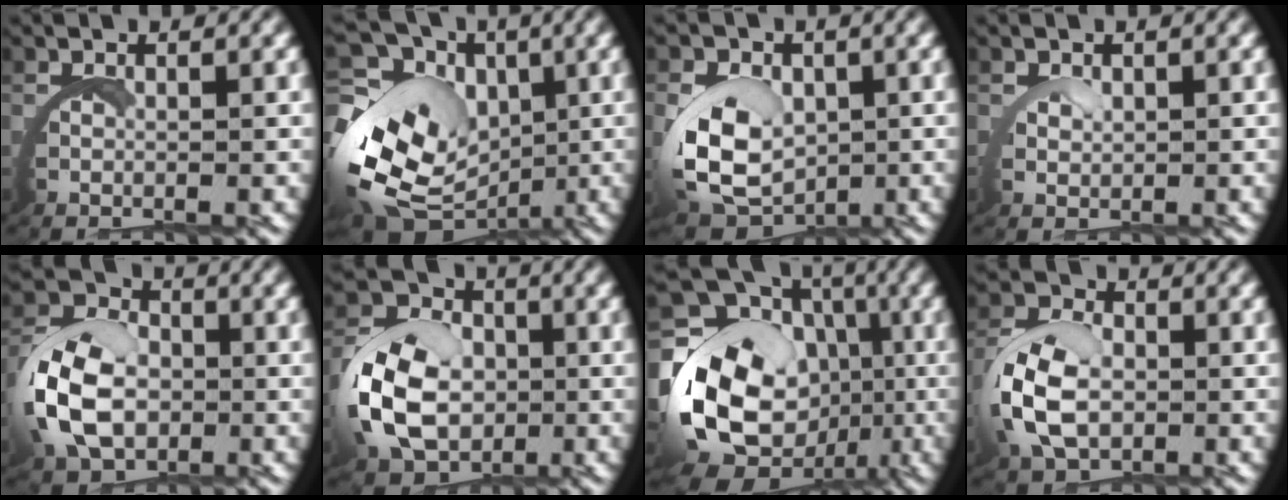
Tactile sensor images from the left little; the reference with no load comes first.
{"total": 12.4, "force": [-0.7, 9.6, 7.9], "torque": [-0.161, -0.043, 0.002]}
{"total": 6.9, "force": [-0.1, 5.1, 4.6], "torque": [-0.125, -0.033, 0.013]}
{"total": 1.3, "force": [1.2, -0.3, 0.3], "torque": [-0.012, -0.004, 0.027]}
{"total": 6.8, "force": [0.2, 4.7, 4.9], "torque": [-0.111, 0.001, 0.003]}
{"total": 8.0, "force": [-0.1, 5.9, 5.4], "torque": [-0.127, -0.011, -0.001]}
{"total": 15.5, "force": [-1.8, 12.7, 8.7], "torque": [-0.196, -0.053, -0.022]}
{"total": 5.1, "force": [0.4, 3.2, 4.0], "torque": [-0.104, 0.004, 0.008]}